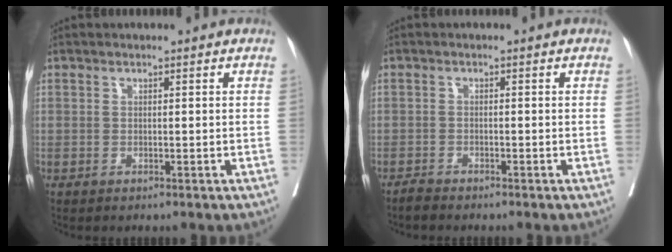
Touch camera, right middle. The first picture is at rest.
{"total": 1.1, "force": [-1.1, 0.1, 0.1], "torque": [-0.004, -0.002, -0.021]}